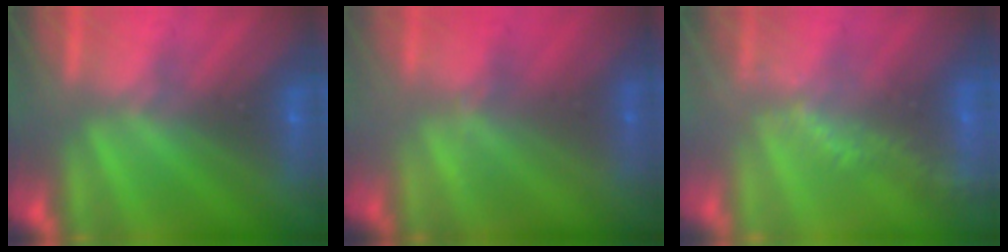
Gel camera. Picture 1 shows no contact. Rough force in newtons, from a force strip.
{"total": 2.3}
{"total": 2.9}